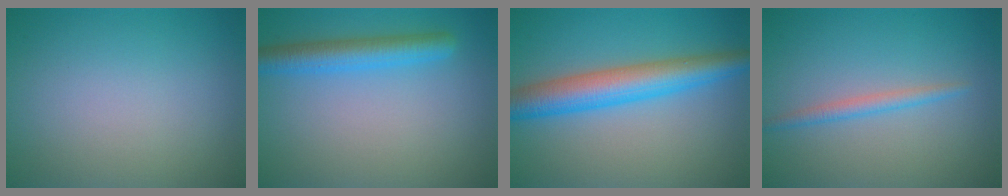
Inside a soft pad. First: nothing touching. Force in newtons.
{"total": 3.8, "press": 3.8, "slide": 0.2}
{"total": 6.3, "press": 6.3, "slide": 0.1}
{"total": 1.6, "press": 1.6, "slide": 0.0}